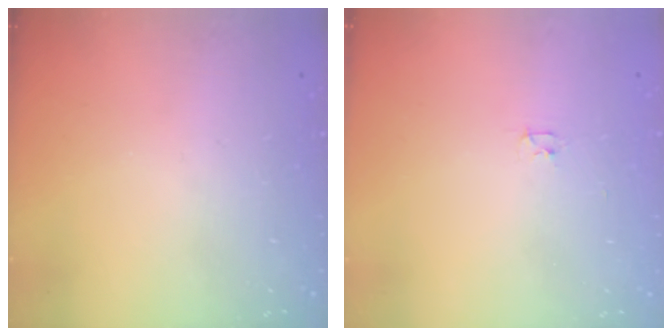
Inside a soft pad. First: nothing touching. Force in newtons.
{"total": 2.4, "press": 2.3, "slide": 0.4}